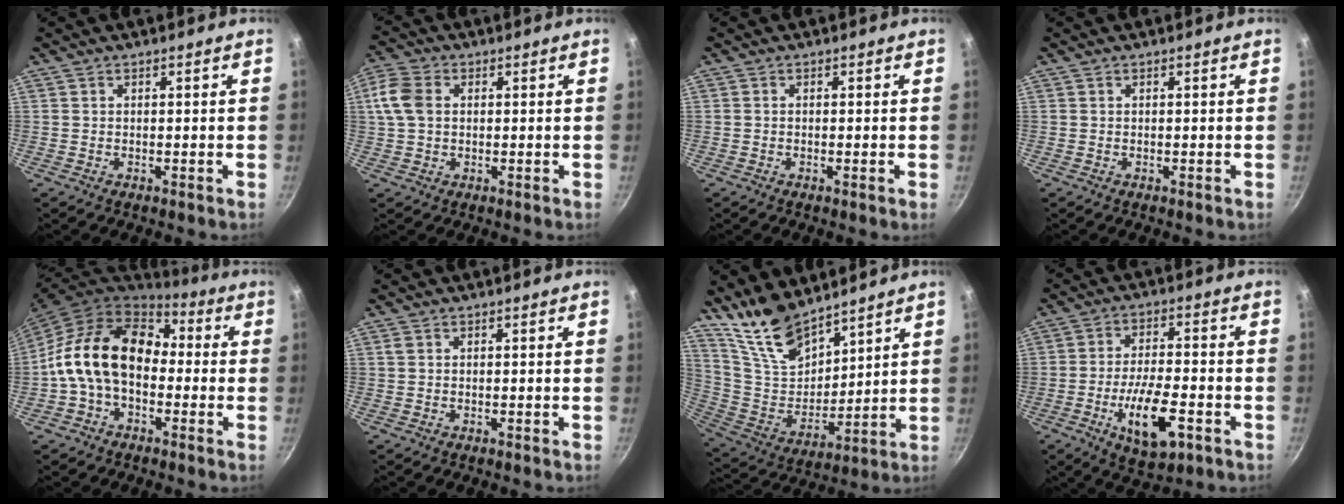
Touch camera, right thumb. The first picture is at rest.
{"total": 7.3, "force": [1.2, 5.4, 4.8], "torque": [-0.095, 0.007, 0.011]}
{"total": 0.8, "force": [-0.3, -0.1, 0.7], "torque": [-0.015, 0.000, -0.008]}
{"total": 0.0}
{"total": 16.8, "force": [-0.7, 11.7, 12.0], "torque": [-0.184, 0.044, -0.032]}
{"total": 0.6, "force": [0.3, 0.4, 0.4], "torque": [-0.008, 0.001, 0.006]}
{"total": 14.9, "force": [11.9, 6.3, 6.3], "torque": [-0.091, -0.087, 0.240]}
{"total": 12.4, "force": [-4.6, 4.9, 10.4], "torque": [-0.173, 0.018, -0.073]}